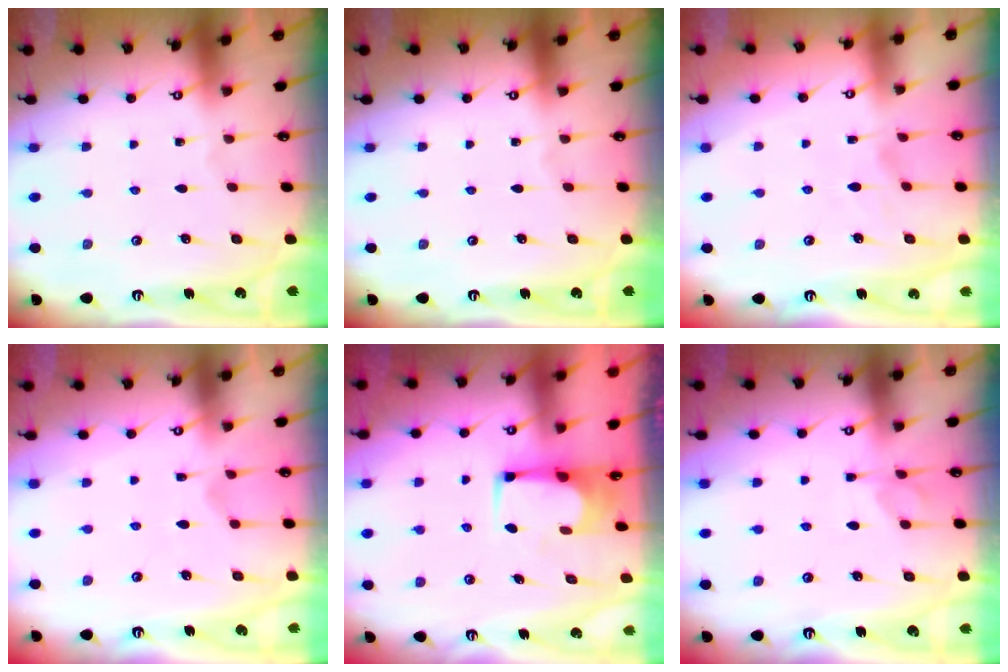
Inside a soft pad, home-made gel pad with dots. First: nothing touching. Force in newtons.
{"total": 0.0}
{"total": 2.2, "press": 1.8, "slide": 1.2}
{"total": 2.9, "press": 2.6, "slide": 1.3}
{"total": 2.2, "press": 2.2, "slide": 0.1}
{"total": 1.9, "press": 1.7, "slide": 0.8}